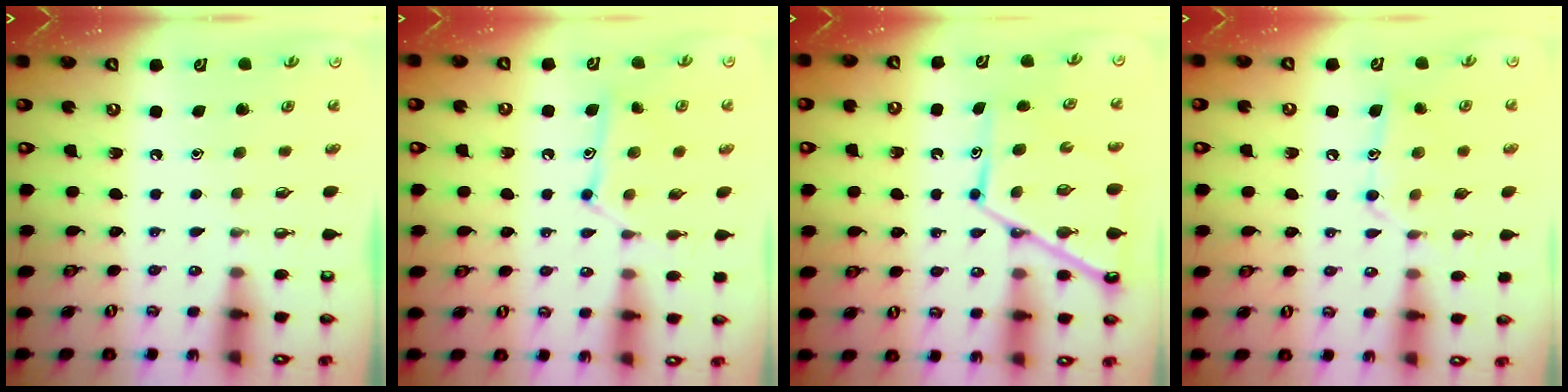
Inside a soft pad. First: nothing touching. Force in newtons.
{"total": 11.3, "press": 11.3, "slide": 0.1}
{"total": 13.0, "press": 13.0, "slide": 1.1}
{"total": 11.9, "press": 11.9, "slide": 0.7}